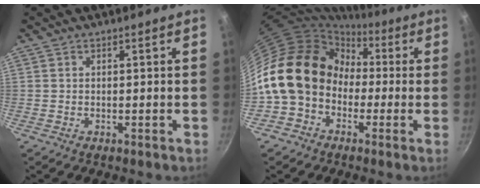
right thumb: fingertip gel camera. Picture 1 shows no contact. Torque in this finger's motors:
{"motor_torque": [0.19, 2.10, 1.45, -1.32, 0.27]}